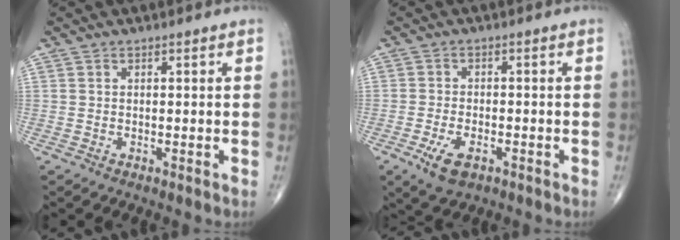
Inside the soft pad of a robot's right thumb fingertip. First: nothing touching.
{"total": 5.5, "force": [-2.7, 2.8, 3.9], "torque": [-0.072, 0.005, -0.043]}